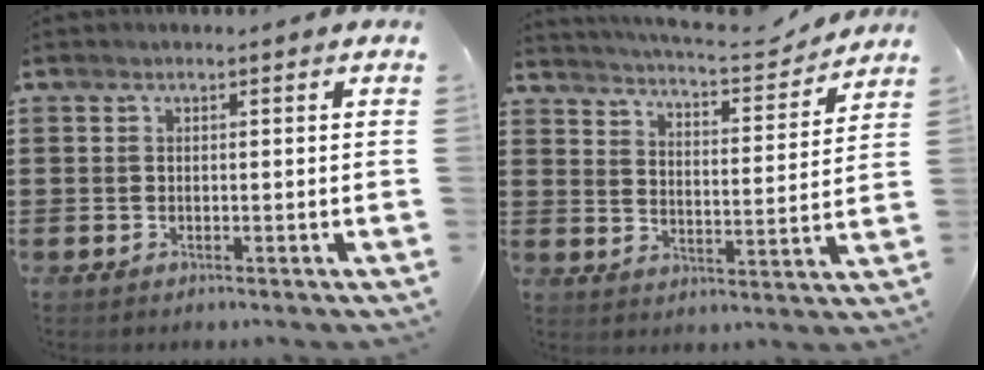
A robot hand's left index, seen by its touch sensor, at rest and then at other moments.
{"total": 5.4, "force": [5.2, 0.1, 1.6], "torque": [-0.049, -0.040, 0.083]}